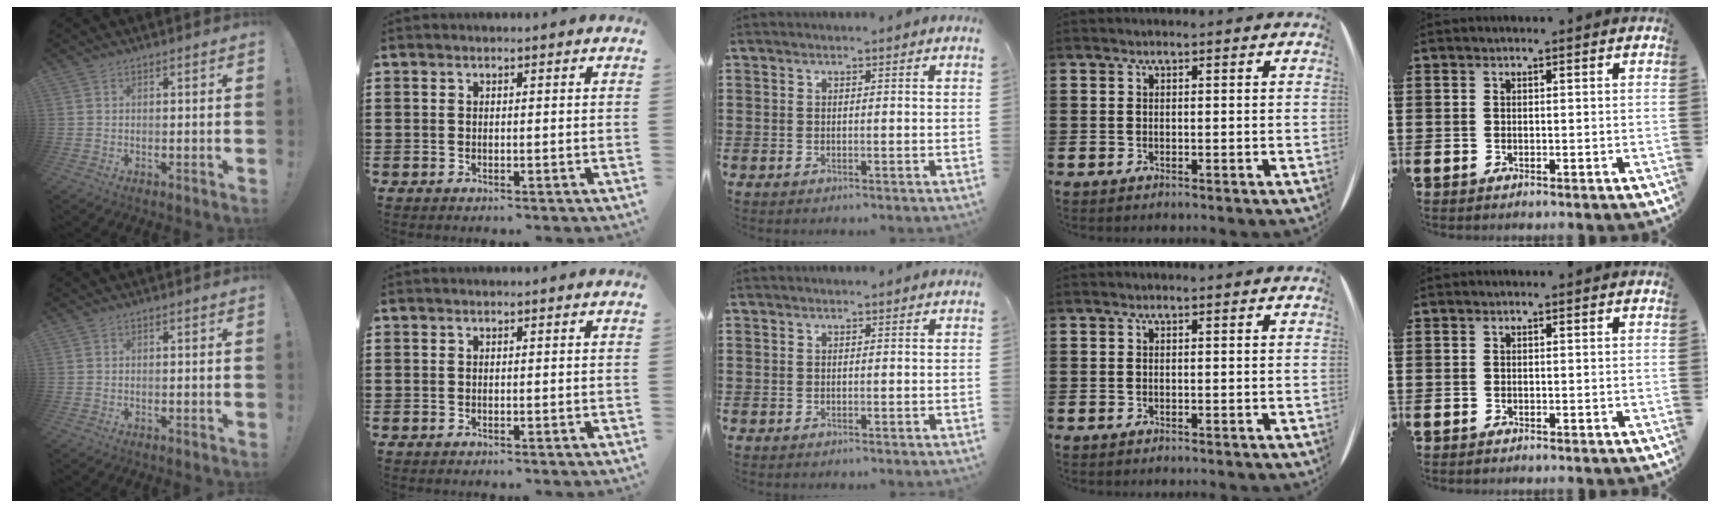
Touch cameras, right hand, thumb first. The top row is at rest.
{}